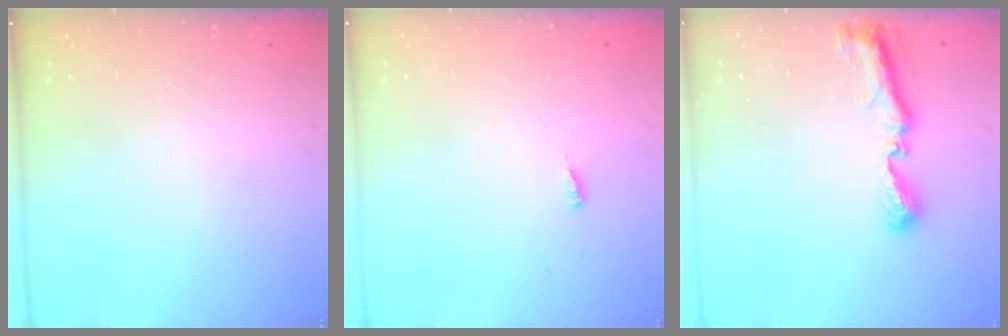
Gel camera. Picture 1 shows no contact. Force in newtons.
{"total": 2.6, "press": 2.6, "slide": 0.3}
{"total": 8.8, "press": 8.8, "slide": 0.7}